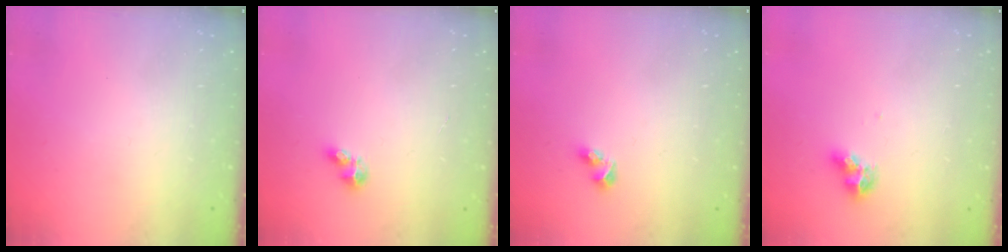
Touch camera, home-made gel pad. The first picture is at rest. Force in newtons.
{"total": 4.0, "press": 3.9, "slide": 0.5}
{"total": 3.6, "press": 3.5, "slide": 0.7}
{"total": 7.1, "press": 7.1, "slide": 0.7}